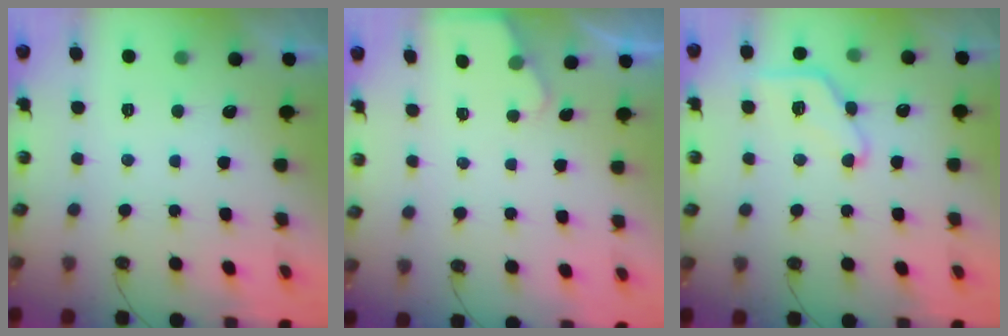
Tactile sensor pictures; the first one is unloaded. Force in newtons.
{"total": 1.7, "press": 1.6, "slide": 0.2}
{"total": 10.9, "press": 10.9, "slide": 0.4}